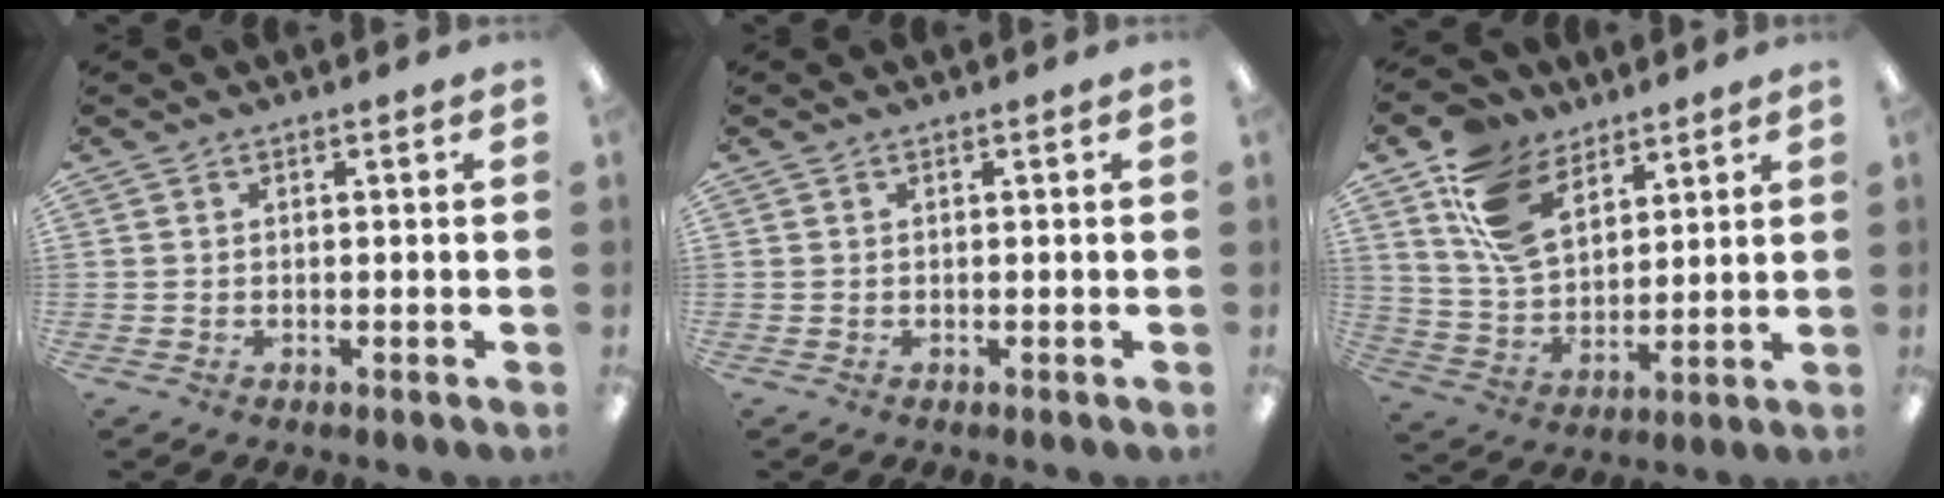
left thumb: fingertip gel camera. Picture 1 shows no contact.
{"total": 0.0}
{"total": 14.8, "force": [8.5, 9.5, 7.5], "torque": [-0.159, -0.020, 0.170]}